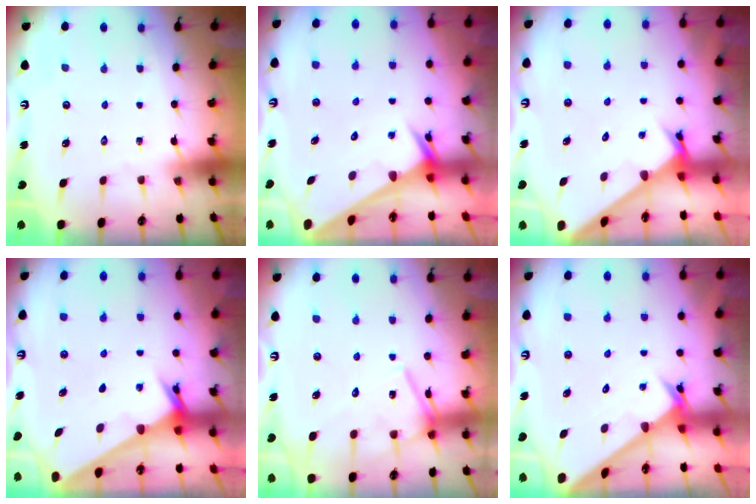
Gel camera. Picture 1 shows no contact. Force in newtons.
{"total": 2.6, "press": 2.6, "slide": 0.1}
{"total": 2.5, "press": 2.5, "slide": 0.1}
{"total": 2.2, "press": 2.2, "slide": 0.2}
{"total": 13.8, "press": 13.8, "slide": 0.9}
{"total": 2.6, "press": 2.6, "slide": 0.2}